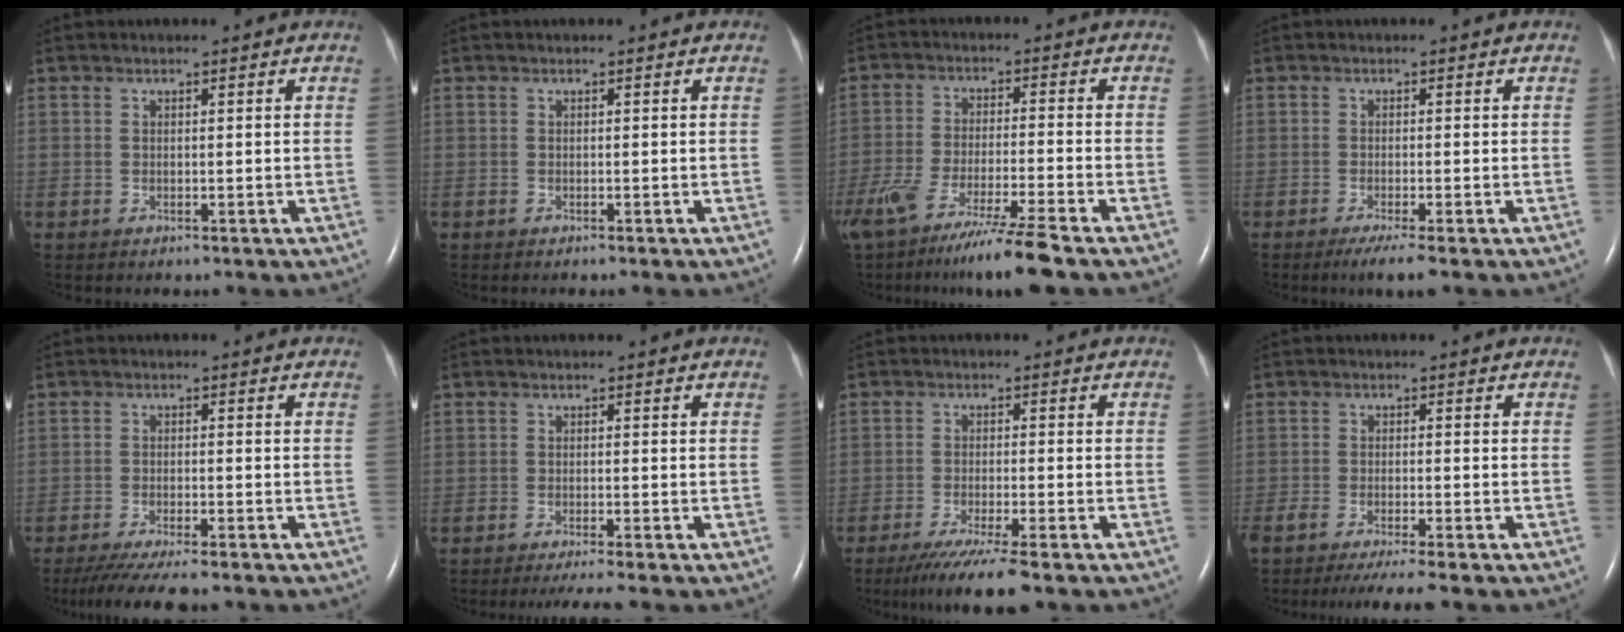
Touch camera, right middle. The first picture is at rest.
{"total": 0.0}
{"total": 12.7, "force": [-9.6, -1.1, 8.2], "torque": [-0.151, -0.044, -0.163]}
{"total": 3.2, "force": [-2.2, -0.2, 2.4], "torque": [-0.044, -0.012, -0.039]}
{"total": 10.3, "force": [-8.8, 0.9, 5.3], "torque": [-0.077, -0.024, -0.135]}
{"total": 4.3, "force": [-3.6, -0.7, 2.3], "torque": [-0.034, -0.011, -0.056]}
{"total": 8.0, "force": [-6.0, -0.4, 5.3], "torque": [-0.087, -0.023, -0.099]}
{"total": 8.3, "force": [-7.0, -0.3, 4.4], "torque": [-0.054, -0.021, -0.109]}